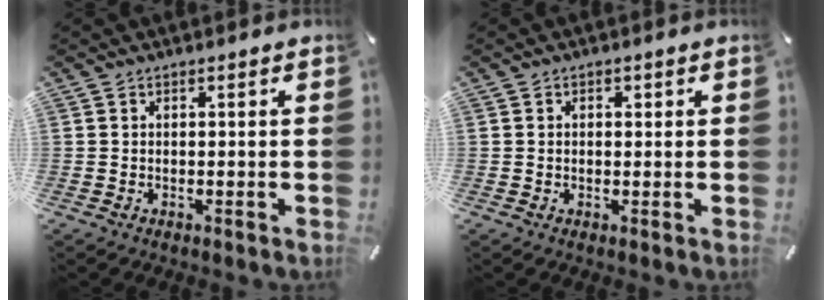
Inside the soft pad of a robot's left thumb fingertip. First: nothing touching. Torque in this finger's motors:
{"motor_torque": [0.31, -0.01, 0.05, 0.07, 0.03]}